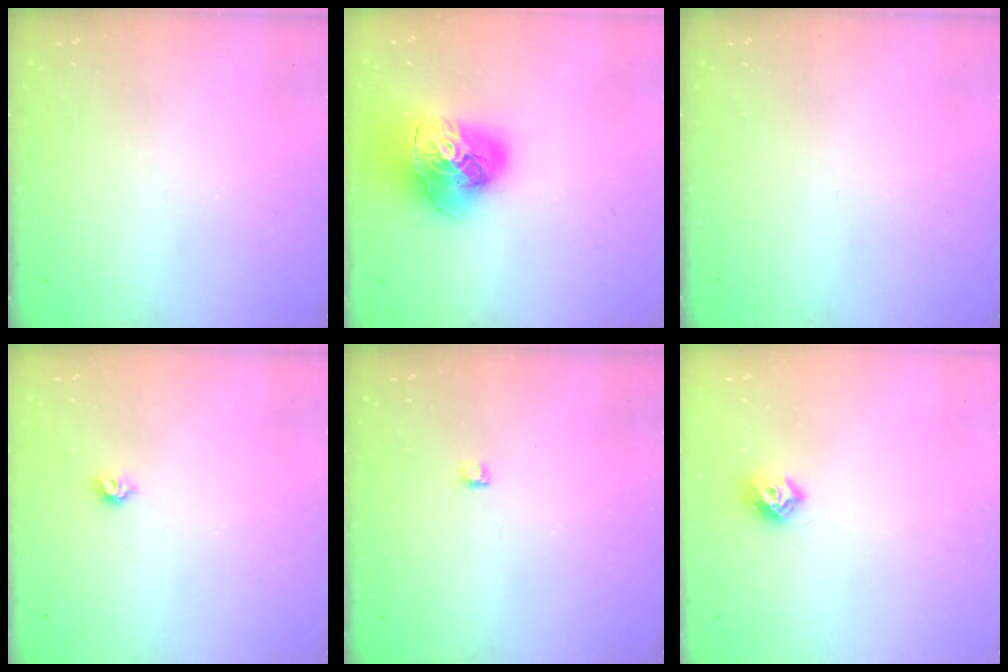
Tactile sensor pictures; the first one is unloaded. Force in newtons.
{"total": 18.6, "press": 18.5, "slide": 2.0}
{"total": 0.0}
{"total": 4.1, "press": 4.0, "slide": 0.8}
{"total": 2.8, "press": 2.7, "slide": 0.3}
{"total": 7.3, "press": 7.2, "slide": 0.3}